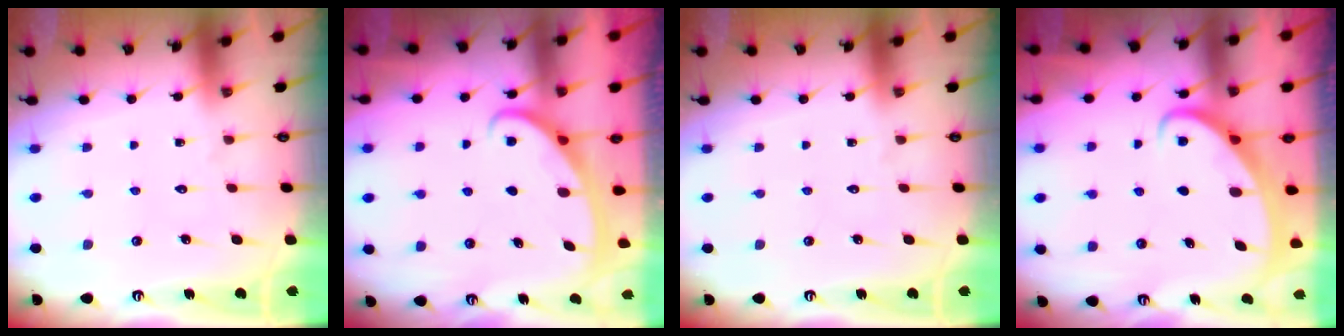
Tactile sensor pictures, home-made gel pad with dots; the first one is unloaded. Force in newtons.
{"total": 2.8, "press": 2.8, "slide": 0.4}
{"total": 0.0}
{"total": 2.6, "press": 2.5, "slide": 0.3}